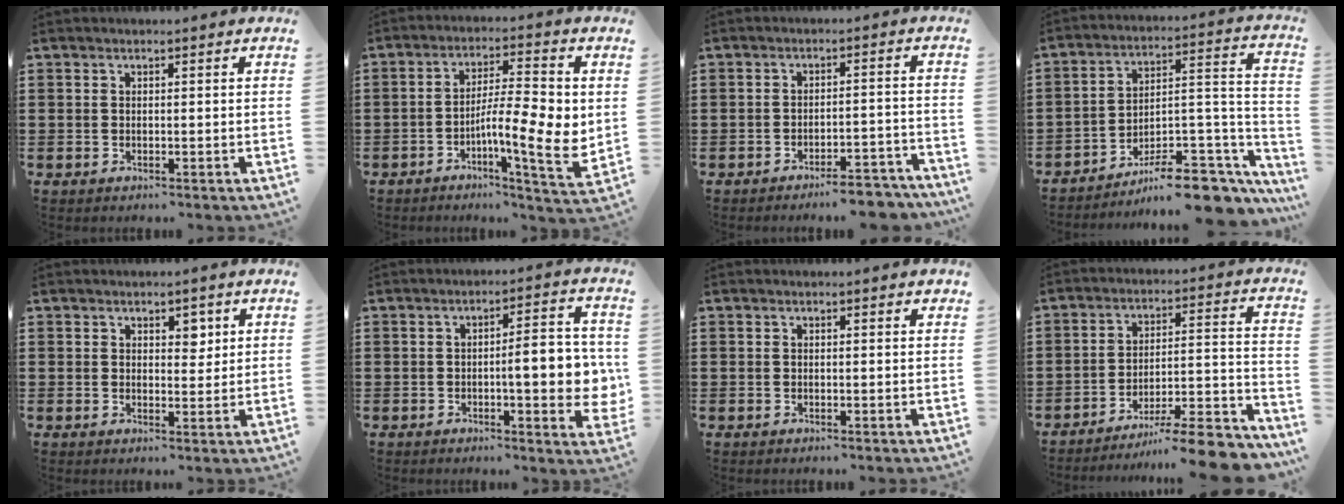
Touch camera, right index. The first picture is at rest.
{"total": 10.1, "force": [-0.7, 2.4, 9.8], "torque": [-0.165, -0.013, -0.017]}
{"total": 4.8, "force": [-4.6, 0.2, 1.3], "torque": [-0.019, -0.001, -0.090]}
{"total": 10.9, "force": [-8.5, 3.4, 6.0], "torque": [-0.078, 0.038, -0.150]}
{"total": 2.8, "force": [1.7, 1.8, 1.5], "torque": [-0.019, 0.002, 0.026]}
{"total": 8.2, "force": [-0.7, 2.3, 7.9], "torque": [-0.102, -0.005, -0.018]}
{"total": 0.0}
{"total": 8.4, "force": [-7.5, 0.3, 3.8], "torque": [-0.048, 0.008, -0.147]}